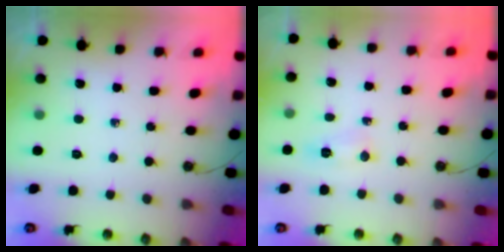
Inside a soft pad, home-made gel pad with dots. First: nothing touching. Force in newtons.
{"total": 6.0, "press": 5.9, "slide": 0.6}